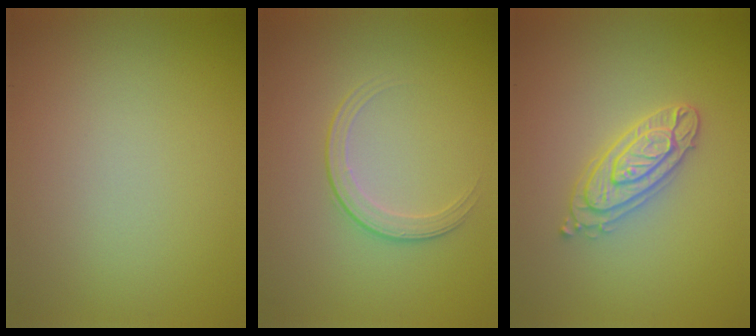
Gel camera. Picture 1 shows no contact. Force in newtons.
{"total": 1.9, "press": 1.3, "slide": 1.5}
{"total": 3.0, "press": 2.9, "slide": 0.6}